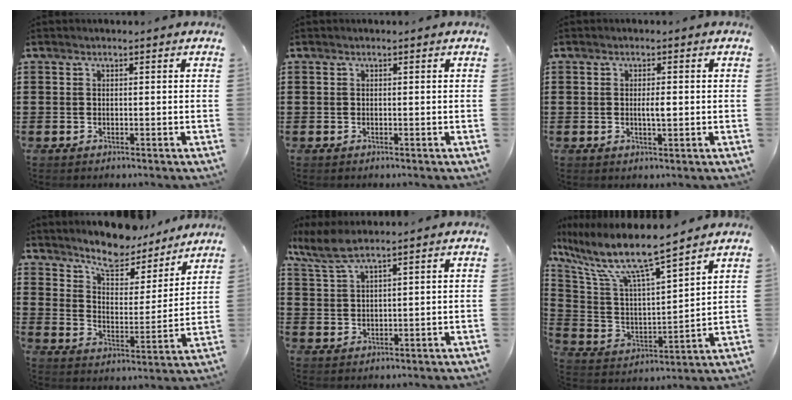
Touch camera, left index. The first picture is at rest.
{"total": 0.0}
{"total": 2.1, "force": [0.0, 0.6, 2.1], "torque": [-0.038, -0.001, -0.001]}
{"total": 7.8, "force": [7.3, 1.8, 2.0], "torque": [-0.060, -0.053, 0.128]}
{"total": 4.7, "force": [3.8, 0.6, 2.7], "torque": [-0.064, -0.005, 0.069]}
{"total": 10.4, "force": [8.4, 1.0, 6.1], "torque": [-0.153, -0.056, 0.138]}